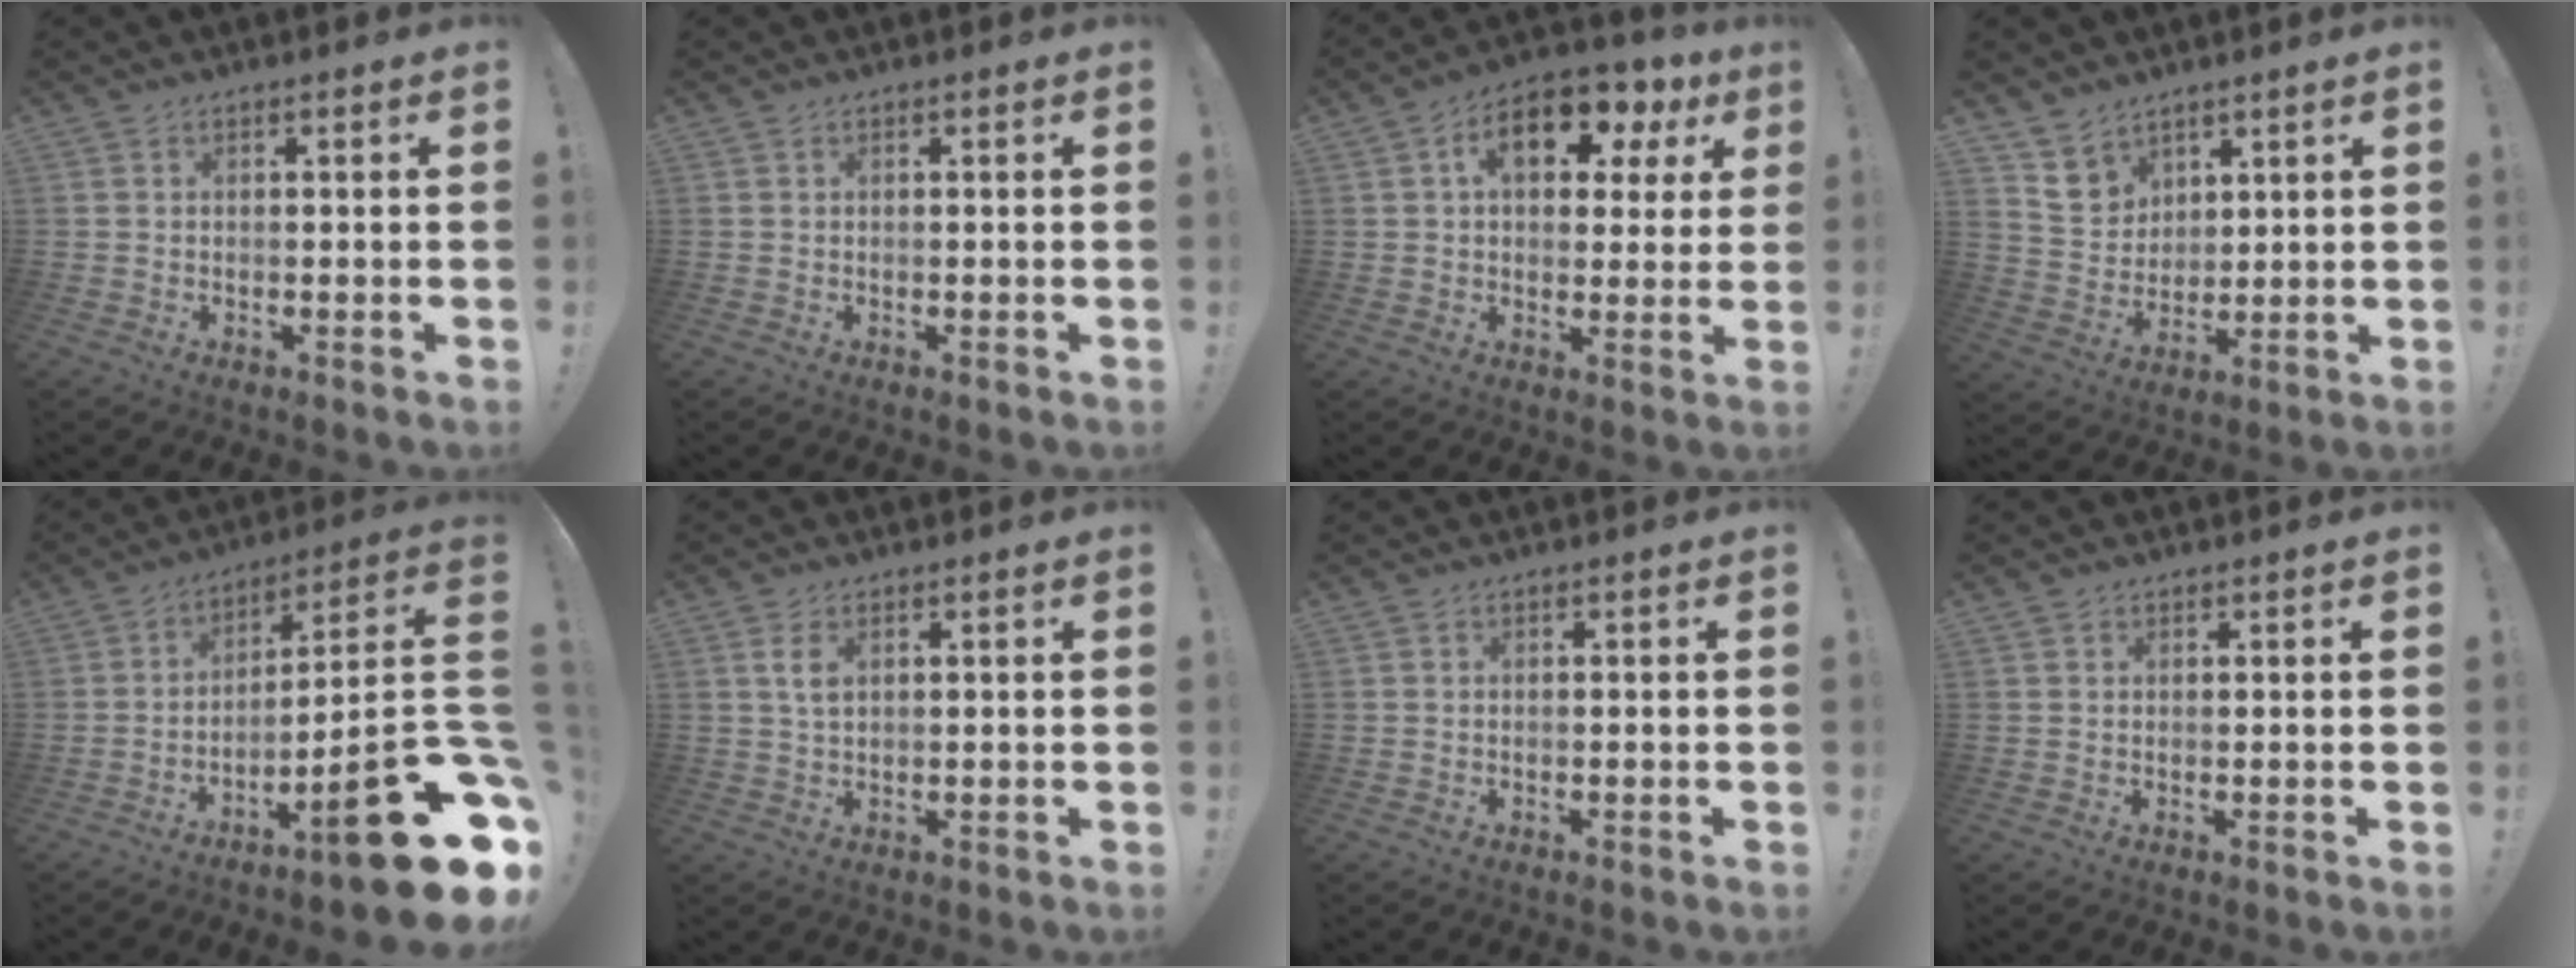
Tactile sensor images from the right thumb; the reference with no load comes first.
{"total": 0.0}
{"total": 13.6, "force": [5.3, 7.8, 9.7], "torque": [-0.134, -0.016, 0.089]}
{"total": 8.6, "force": [6.3, 5.7, 1.1], "torque": [-0.013, -0.049, 0.125]}
{"total": 21.1, "force": [-10.2, 3.2, 18.2], "torque": [-0.233, 0.039, -0.162]}
{"total": 3.6, "force": [1.3, 1.8, 2.8], "torque": [-0.044, -0.002, 0.022]}
{"total": 0.0}
{"total": 0.8, "force": [0.7, 0.3, -0.1], "torque": [0.010, -0.004, 0.013]}